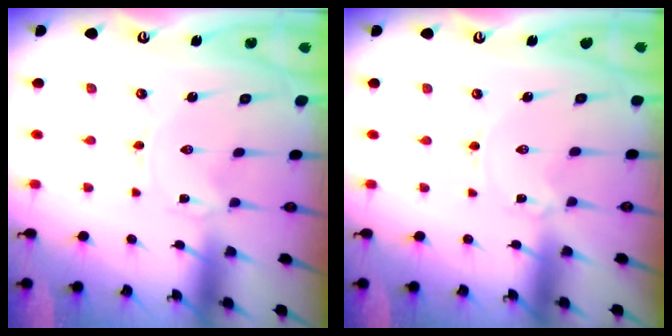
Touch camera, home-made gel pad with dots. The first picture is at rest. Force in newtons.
{"total": 1.9, "press": 1.9, "slide": 0.3}